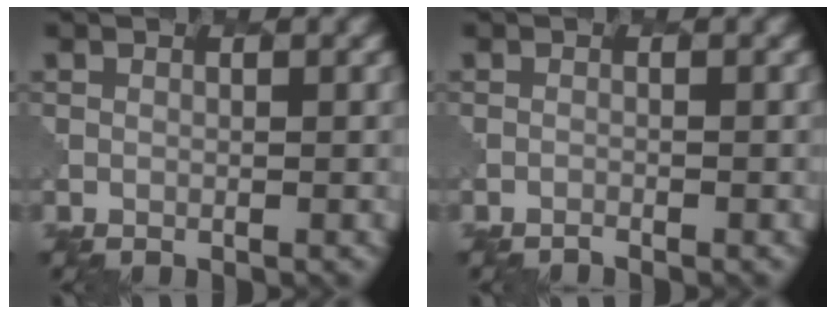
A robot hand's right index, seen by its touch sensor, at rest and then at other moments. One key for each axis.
{"total": 0.5, "fx": -0.5, "fy": 0.0, "fz": 0.0, "tx": 0.003, "ty": -0.002, "tz": -0.014}